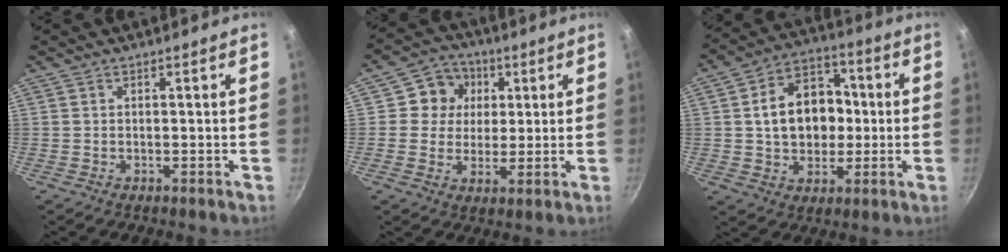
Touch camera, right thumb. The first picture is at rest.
{"total": 8.6, "force": [2.5, 7.8, 2.8], "torque": [-0.006, -0.004, 0.029]}
{"total": 14.7, "force": [0.7, 11.2, 9.5], "torque": [-0.118, 0.027, 0.007]}